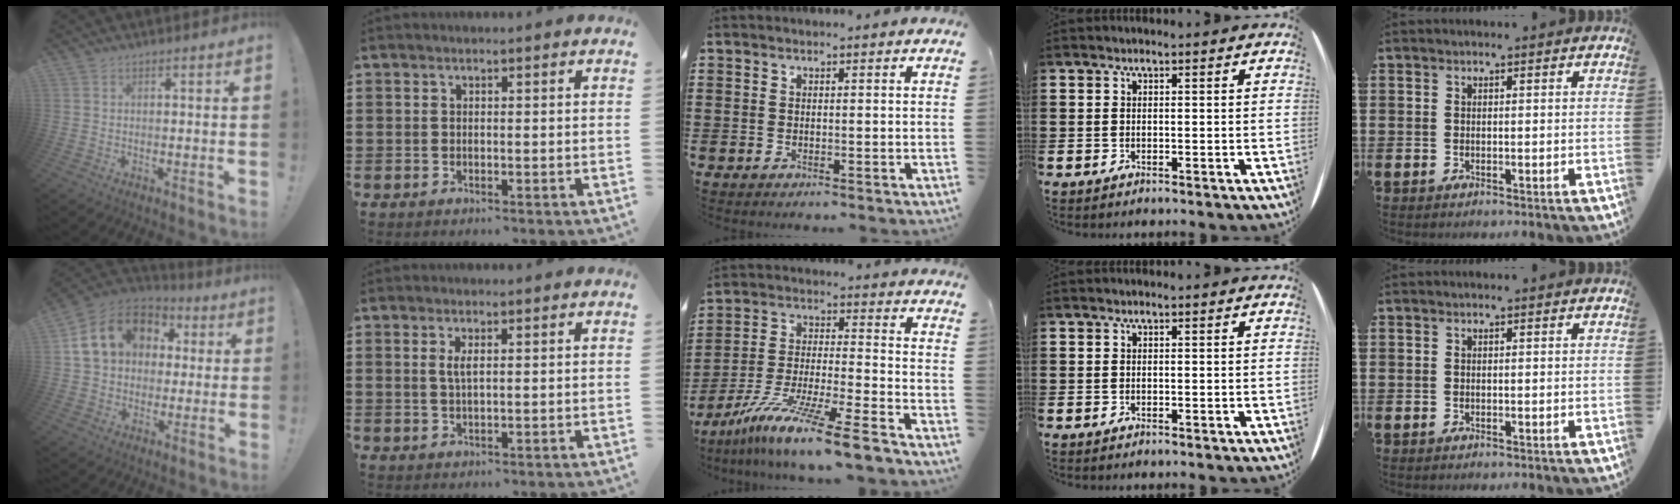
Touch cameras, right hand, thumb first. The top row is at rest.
{"thumb": {"total": 16.2, "force": [5.0, 12.9, 8.4], "torque": [-0.124, -0.006, 0.102]}, "index": {"total": 1.9, "force": [0.5, 0.5, 1.8], "torque": [-0.036, 0.003, 0.008]}, "middle": {"total": 12.2, "force": [-10.1, -0.8, 6.8], "torque": [-0.126, 0.006, -0.194]}}